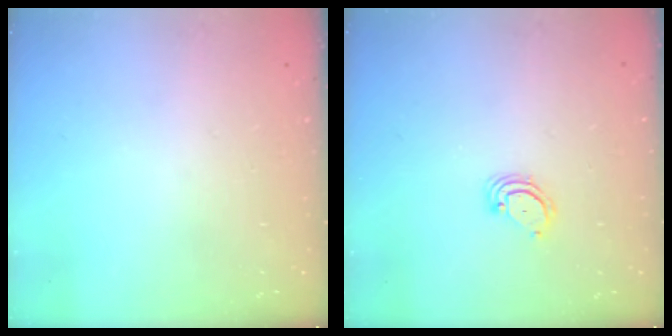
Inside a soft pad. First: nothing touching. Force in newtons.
{"total": 3.5, "press": 3.5, "slide": 0.3}